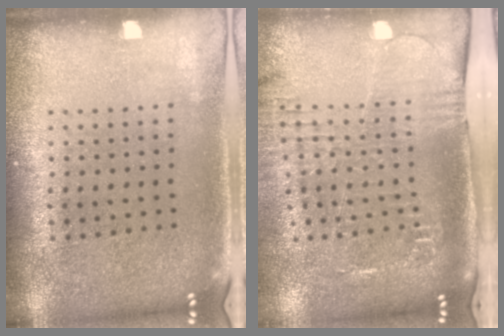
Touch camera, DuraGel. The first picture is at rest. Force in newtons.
{"total": 2.1, "press": 1.9, "slide": 0.9}